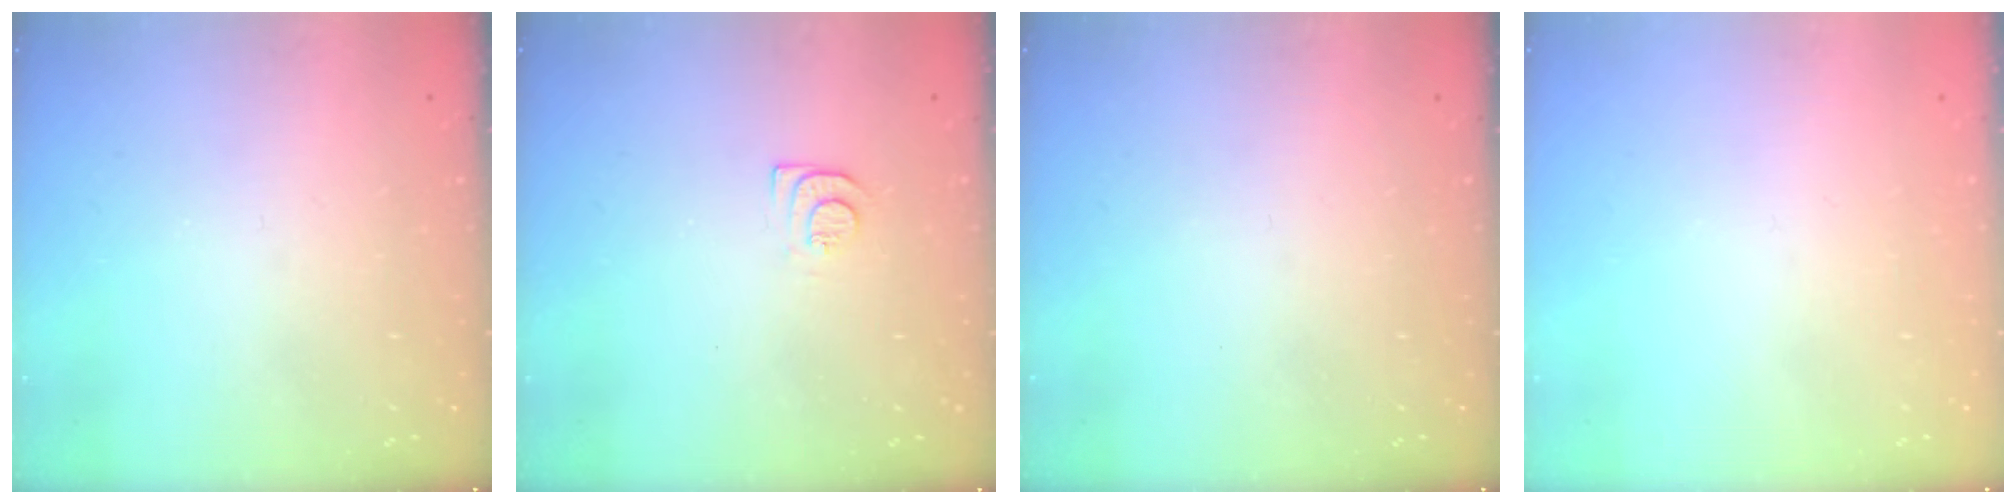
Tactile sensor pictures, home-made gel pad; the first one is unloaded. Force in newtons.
{"total": 6.7, "press": 6.6, "slide": 0.7}
{"total": 0.0}
{"total": 1.8, "press": 1.8, "slide": 0.1}